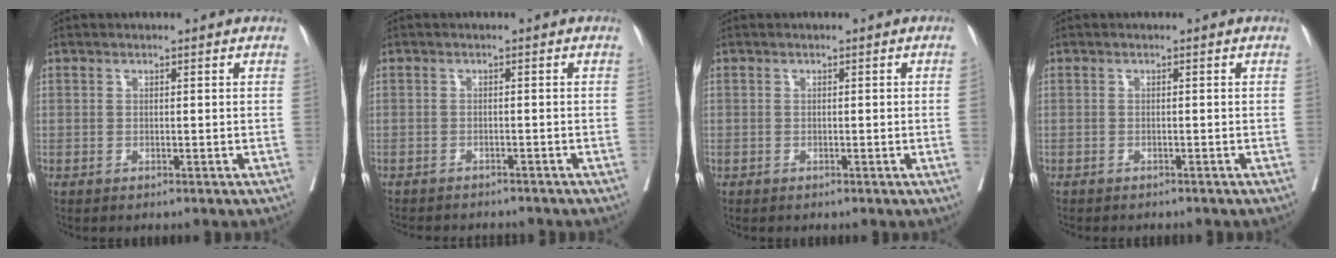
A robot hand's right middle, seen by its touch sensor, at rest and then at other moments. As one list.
[{"total": 8.0, "force": [-7.3, 2.0, 2.4], "torque": [-0.033, -0.004, -0.094]}, {"total": 0.7, "force": [-0.1, -0.2, 0.6], "torque": [-0.006, 0.002, -0.002]}, {"total": 3.6, "force": [-3.2, 0.9, 1.4], "torque": [-0.021, -0.006, -0.039]}]